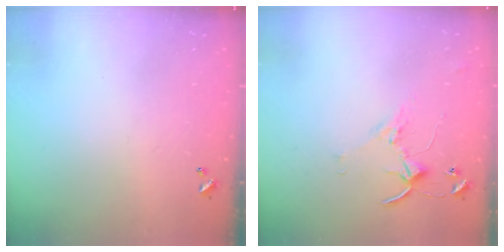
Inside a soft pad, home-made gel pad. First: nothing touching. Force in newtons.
{"total": 2.8, "press": 2.8, "slide": 0.4}